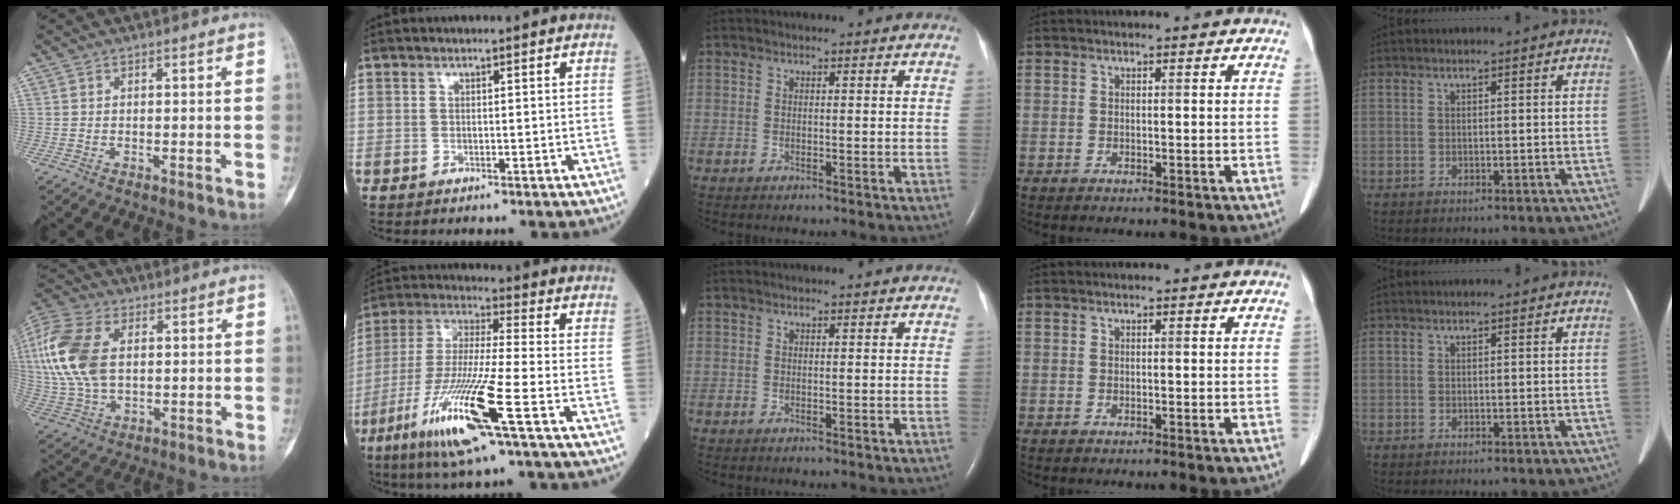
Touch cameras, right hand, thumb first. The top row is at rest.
{"thumb": {"total": 16.9, "force": [2.9, 10.3, 13.1], "torque": [-0.308, 0.008, 0.052]}, "index": {"total": 16.9, "force": [-7.8, 0.5, 15.0], "torque": [-0.323, -0.032, -0.147]}}